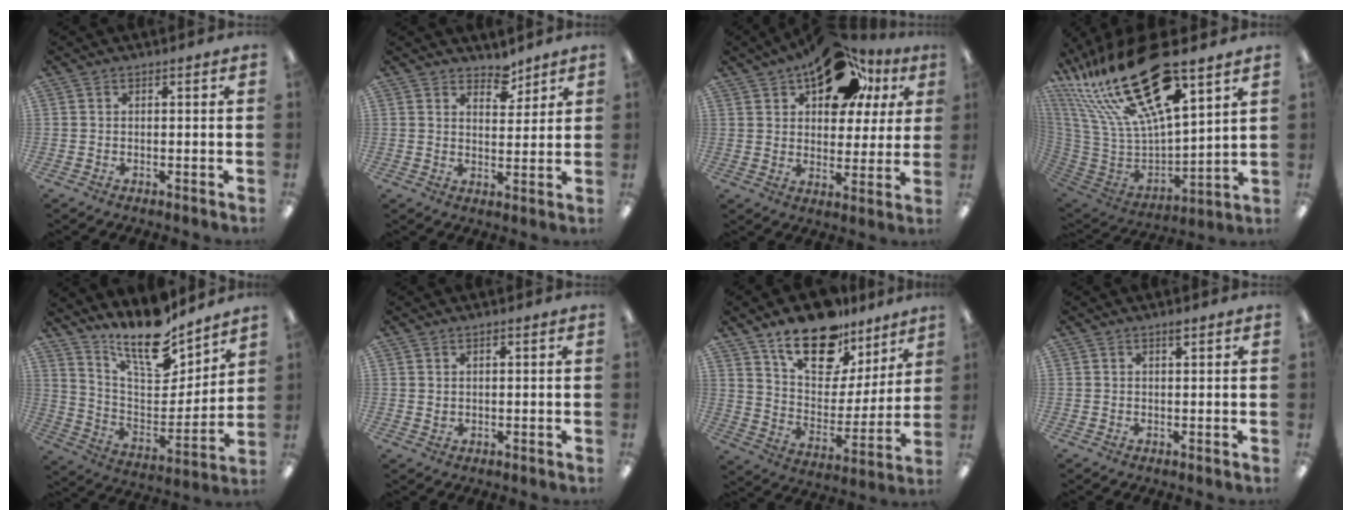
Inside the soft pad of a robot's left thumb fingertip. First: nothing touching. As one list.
[{"total": 5.1, "force": [4.3, 2.3, 1.2], "torque": [-0.003, -0.031, 0.075]}, {"total": 19.9, "force": [11.8, 10.9, 11.8], "torque": [-0.173, -0.047, 0.202]}, {"total": 29.0, "force": [20.2, 8.9, 18.9], "torque": [-0.384, -0.131, 0.343]}, {"total": 16.8, "force": [14.5, 4.8, 7.1], "torque": [-0.132, -0.116, 0.253]}, {"total": 0.8, "force": [0.6, 0.6, 0.2], "torque": [-0.006, 0.002, 0.010]}, {"total": 19.6, "force": [13.9, 10.0, 9.4], "torque": [-0.151, -0.085, 0.246]}, {"total": 1.3, "force": [1.0, 0.2, 0.8], "torque": [-0.011, -0.003, 0.015]}]